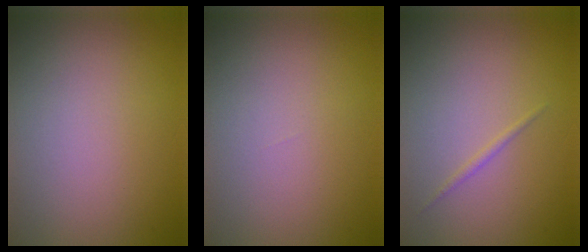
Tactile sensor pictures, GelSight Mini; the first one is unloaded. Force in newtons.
{"total": 0.0}
{"total": 0.6, "press": 0.6, "slide": 0.0}